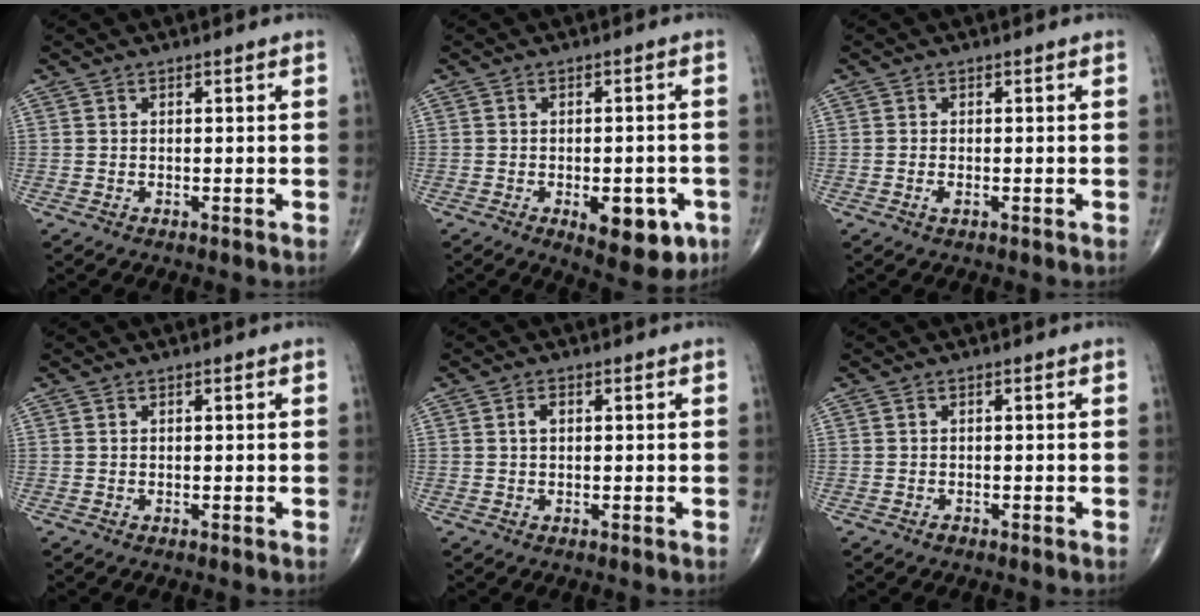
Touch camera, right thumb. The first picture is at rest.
{"total": 10.1, "force": [-3.9, 4.9, 7.9], "torque": [-0.079, 0.006, -0.042]}
{"total": 1.2, "force": [-0.4, 0.6, 1.0], "torque": [-0.021, -0.001, -0.008]}
{"total": 0.0}
{"total": 1.8, "force": [0.3, 1.1, 1.4], "torque": [-0.027, 0.006, 0.006]}
{"total": 0.6, "force": [-0.4, 0.4, 0.2], "torque": [0.000, 0.000, -0.010]}